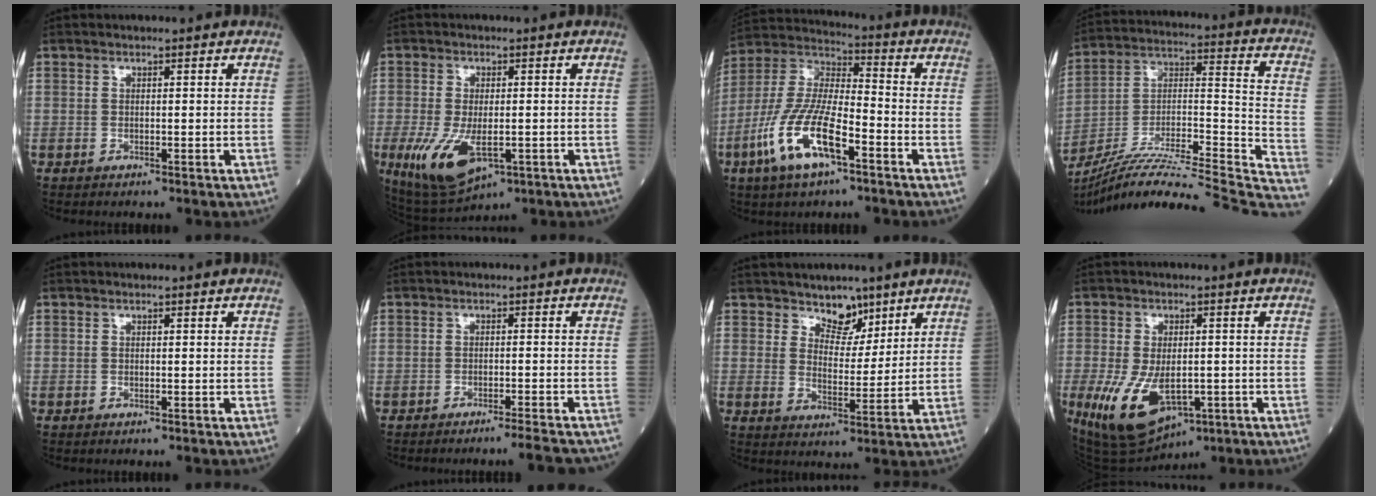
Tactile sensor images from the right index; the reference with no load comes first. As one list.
[{"total": 9.7, "force": [-3.2, 4.2, 8.1], "torque": [-0.159, -0.019, -0.041]}, {"total": 14.4, "force": [-6.5, 4.1, 12.1], "torque": [-0.260, -0.005, -0.125]}, {"total": 32.0, "force": [-28.0, 0.8, 15.4], "torque": [-0.184, -0.011, -0.422]}, {"total": 0.0}, {"total": 5.5, "force": [-5.2, -0.5, 1.7], "torque": [-0.008, -0.011, -0.072]}, {"total": 5.0, "force": [4.0, 2.6, 1.5], "torque": [-0.015, -0.006, 0.070]}, {"total": 12.9, "force": [-4.9, 6.9, 9.8], "torque": [-0.188, -0.017, -0.065]}]